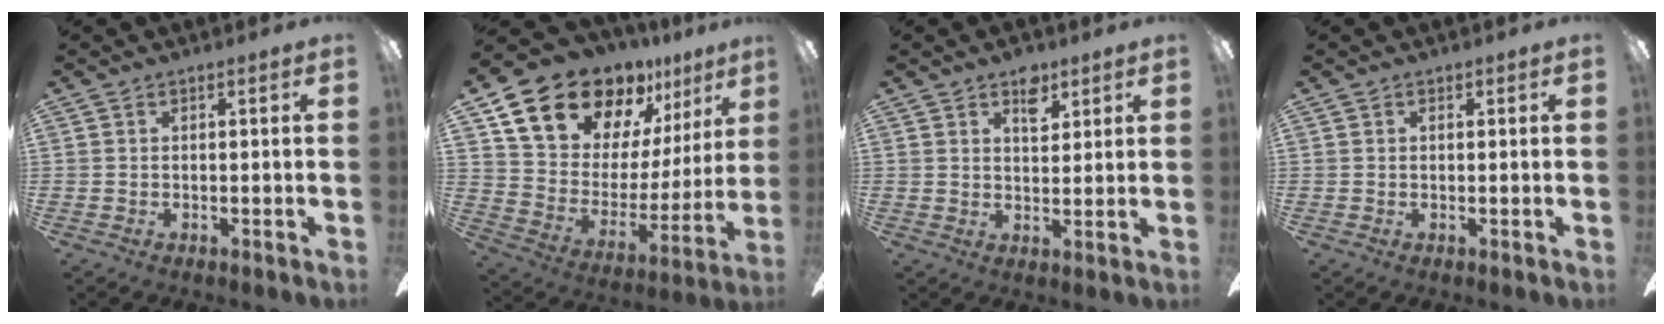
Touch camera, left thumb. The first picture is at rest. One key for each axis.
{"total": 21.2, "fx": 16.1, "fy": 11.0, "fz": 8.3, "tx": -0.156, "ty": -0.102, "tz": 0.302}
{"total": 6.1, "fx": 4.0, "fy": 3.3, "fz": 3.3, "tx": -0.026, "ty": -0.020, "tz": 0.064}
{"total": 0.5, "fx": 0.3, "fy": 0.4, "fz": 0.1, "tx": -0.002, "ty": 0.004, "tz": 0.004}